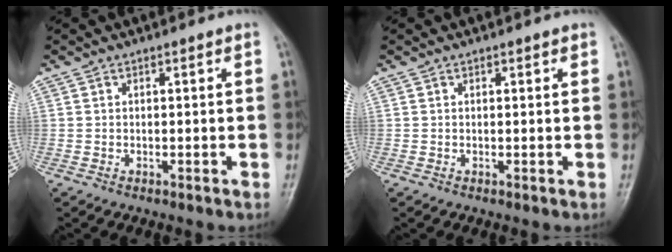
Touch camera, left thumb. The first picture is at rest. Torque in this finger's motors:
{"motor_torque": [-0.22, -0.16, -0.30, -0.03, 0.01]}